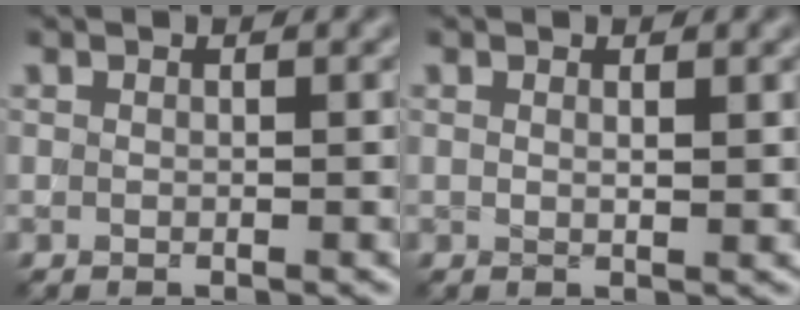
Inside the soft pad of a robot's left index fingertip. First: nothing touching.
{"total": 1.1, "force": [1.0, 0.1, 0.3], "torque": [0.000, 0.001, 0.013]}